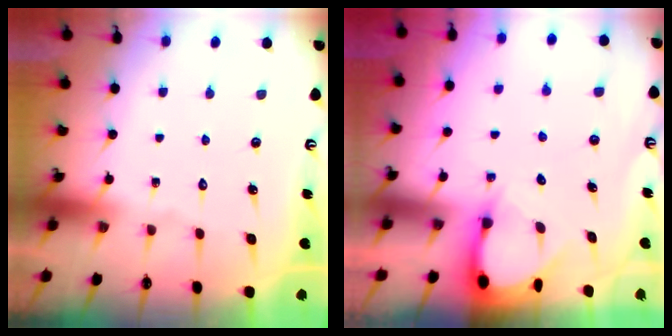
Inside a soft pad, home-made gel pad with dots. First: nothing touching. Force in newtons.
{"total": 2.8, "press": 2.8, "slide": 0.2}